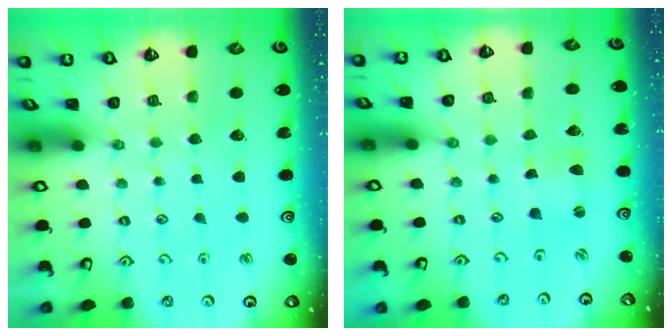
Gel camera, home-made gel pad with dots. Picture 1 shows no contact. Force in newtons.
{"total": 0.6, "press": 0.6, "slide": 0.1}